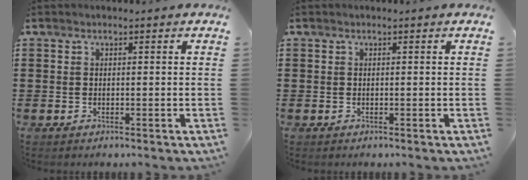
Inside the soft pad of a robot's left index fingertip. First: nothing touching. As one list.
[{"total": 0.0}]